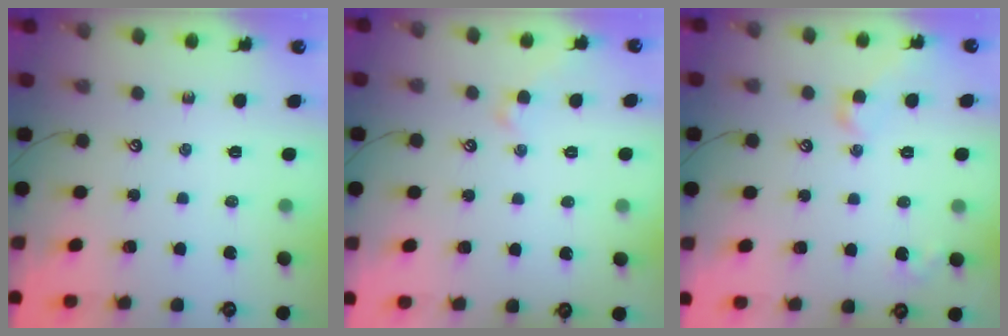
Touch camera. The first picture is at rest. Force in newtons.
{"total": 1.1, "press": 1.0, "slide": 0.4}
{"total": 5.3, "press": 5.2, "slide": 0.8}